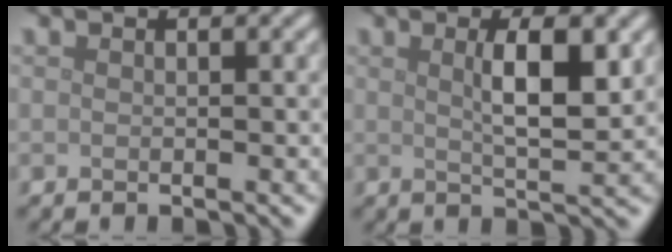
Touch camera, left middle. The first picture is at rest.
{"total": 4.4, "force": [1.2, 1.1, 4.1], "torque": [-0.066, 0.001, 0.022]}